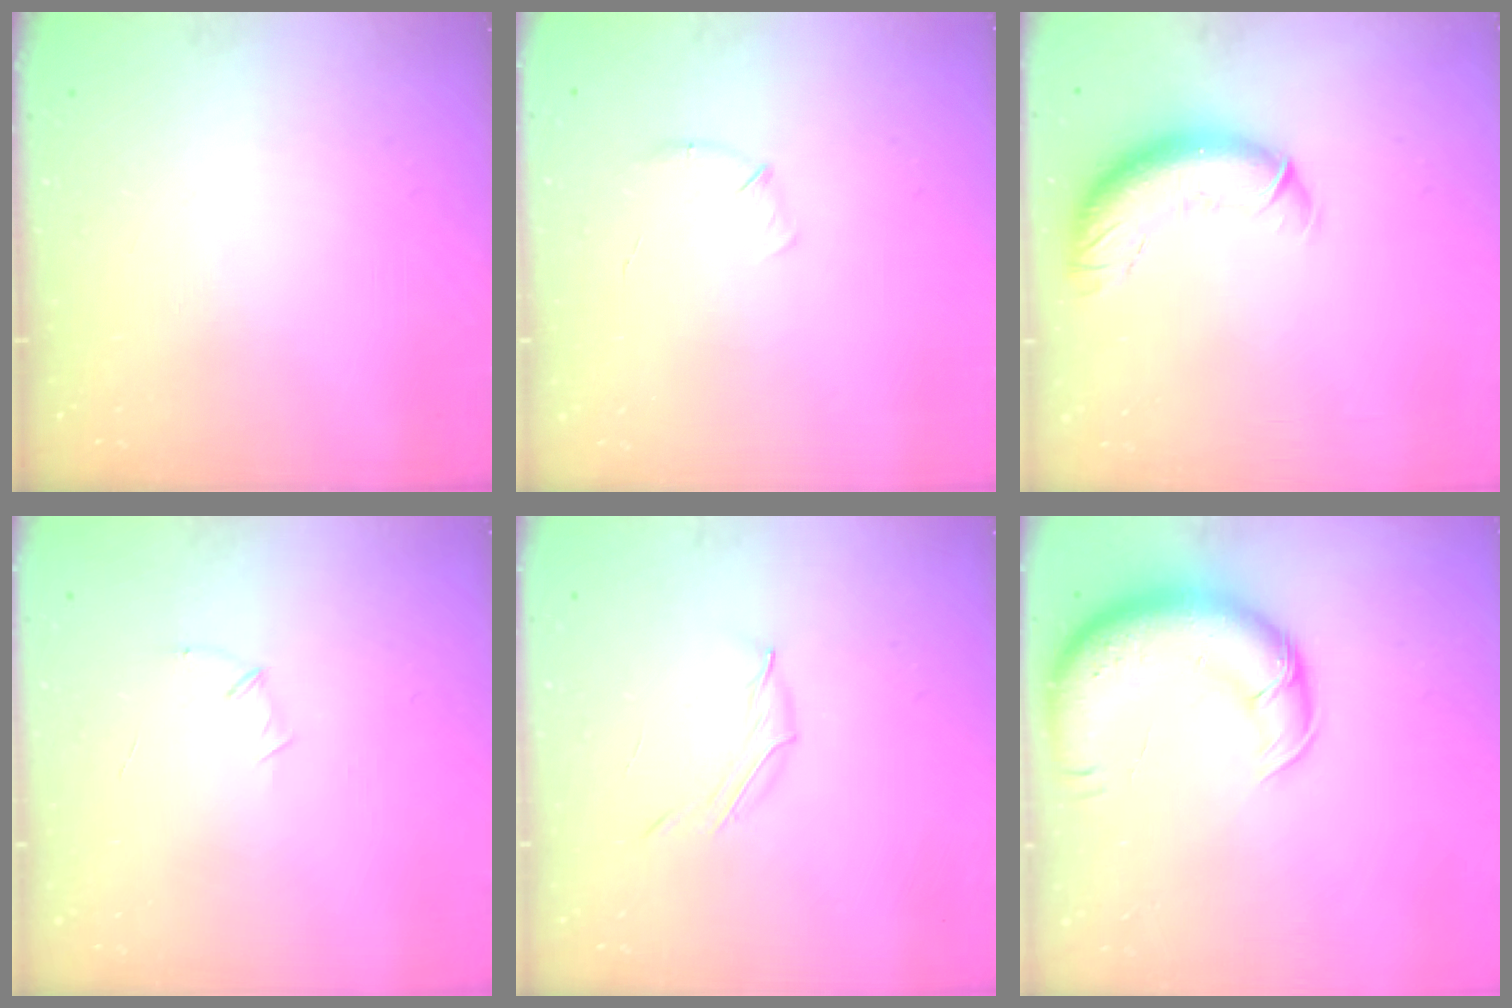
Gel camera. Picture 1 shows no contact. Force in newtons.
{"total": 5.5, "press": 5.2, "slide": 1.6}
{"total": 12.0, "press": 11.7, "slide": 3.0}
{"total": 5.2, "press": 5.0, "slide": 1.1}
{"total": 4.2, "press": 4.0, "slide": 1.2}
{"total": 13.2, "press": 12.8, "slide": 3.3}